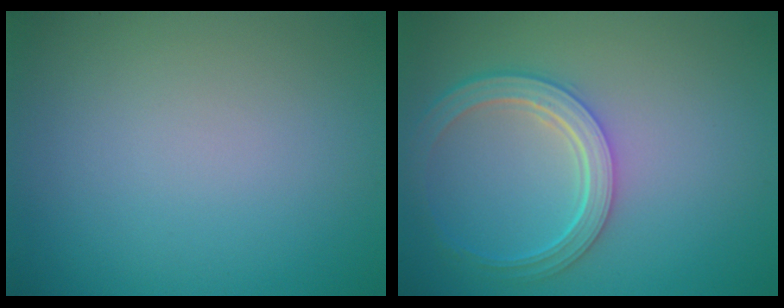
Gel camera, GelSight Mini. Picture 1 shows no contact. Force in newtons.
{"total": 4.6, "press": 3.7, "slide": 2.8}